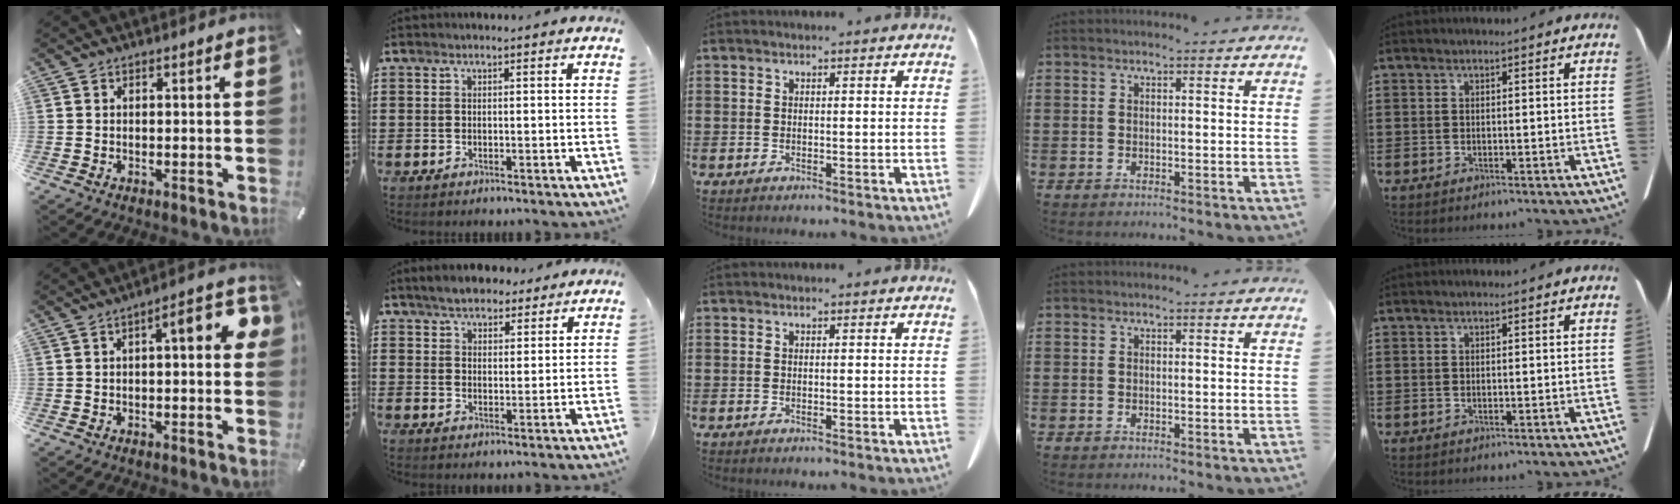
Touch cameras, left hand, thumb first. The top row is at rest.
{"thumb": {"total": 8.8, "force": [1.7, 2.9, 8.1], "torque": [-0.102, -0.010, 0.020]}, "index": {"total": 4.9, "force": [4.2, 2.0, 1.4], "torque": [-0.040, 0.002, 0.079]}}